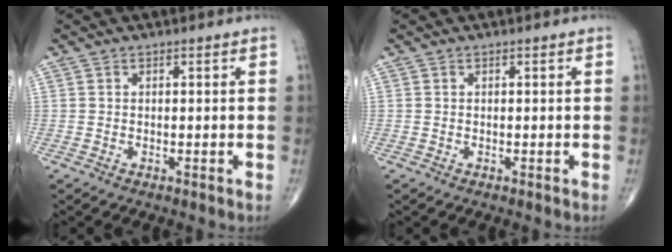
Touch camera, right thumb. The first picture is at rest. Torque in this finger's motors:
{"motor_torque": [0.00, 0.00, 0.00, 0.00, 0.00]}